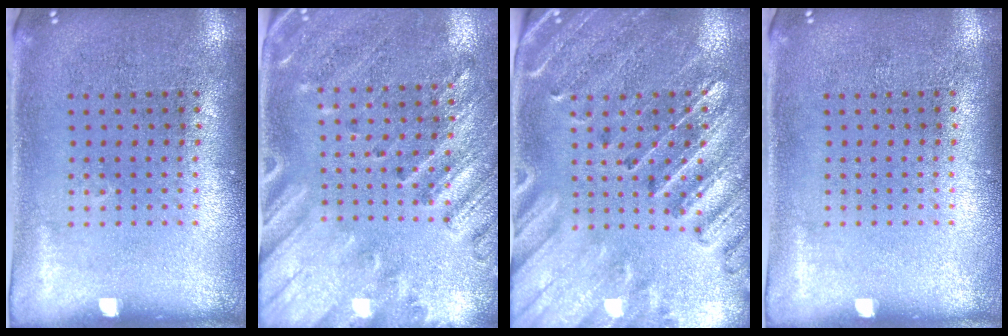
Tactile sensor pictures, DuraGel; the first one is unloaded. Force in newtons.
{"total": 2.4, "press": 2.0, "slide": 1.3}
{"total": 2.9, "press": 2.7, "slide": 0.9}
{"total": 0.0}